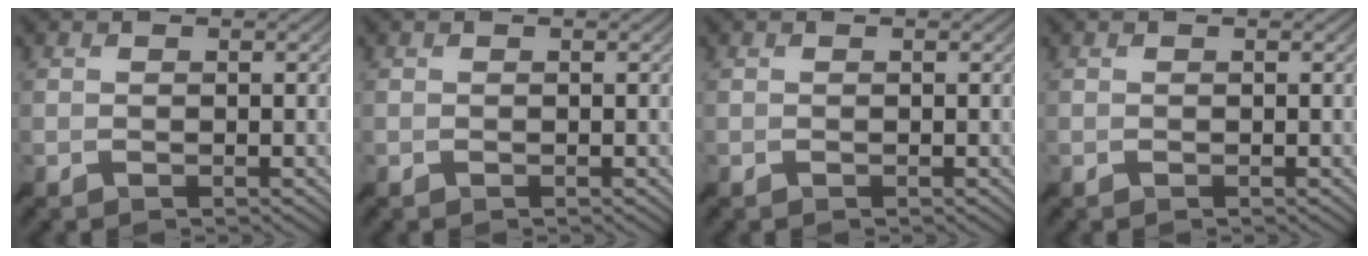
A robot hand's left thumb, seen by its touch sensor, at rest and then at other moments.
{"total": 0.0}
{"total": 0.0}
{"total": 0.0}